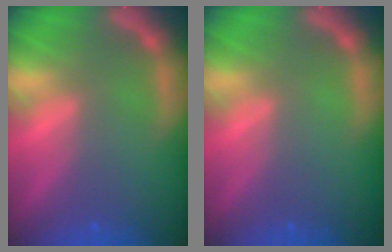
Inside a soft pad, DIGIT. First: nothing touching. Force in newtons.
{"total": 0.0}